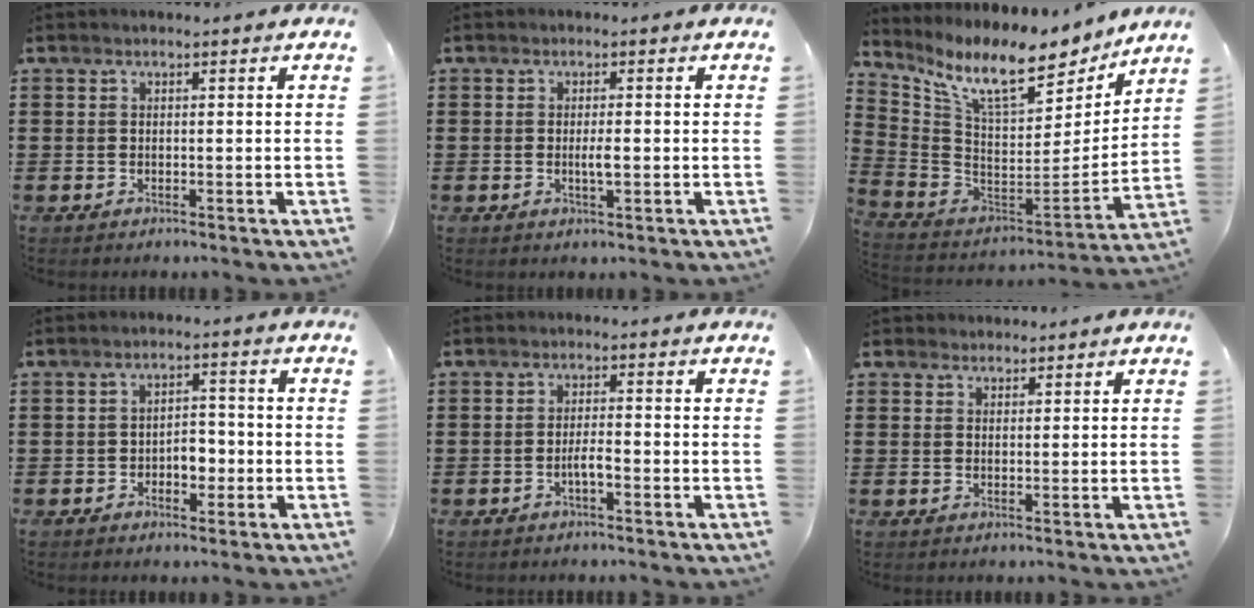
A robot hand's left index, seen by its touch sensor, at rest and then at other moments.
{"total": 2.2, "force": [-0.1, 0.4, 2.1], "torque": [-0.040, -0.002, -0.003]}
{"total": 11.9, "force": [8.9, 2.8, 7.4], "torque": [-0.164, -0.061, 0.150]}
{"total": 3.6, "force": [-1.1, 2.2, 2.6], "torque": [-0.044, 0.003, -0.026]}
{"total": 2.4, "force": [-1.0, 0.5, 2.1], "torque": [-0.039, 0.004, -0.018]}
{"total": 1.8, "force": [1.7, 0.6, -0.1], "torque": [-0.003, 0.004, 0.035]}